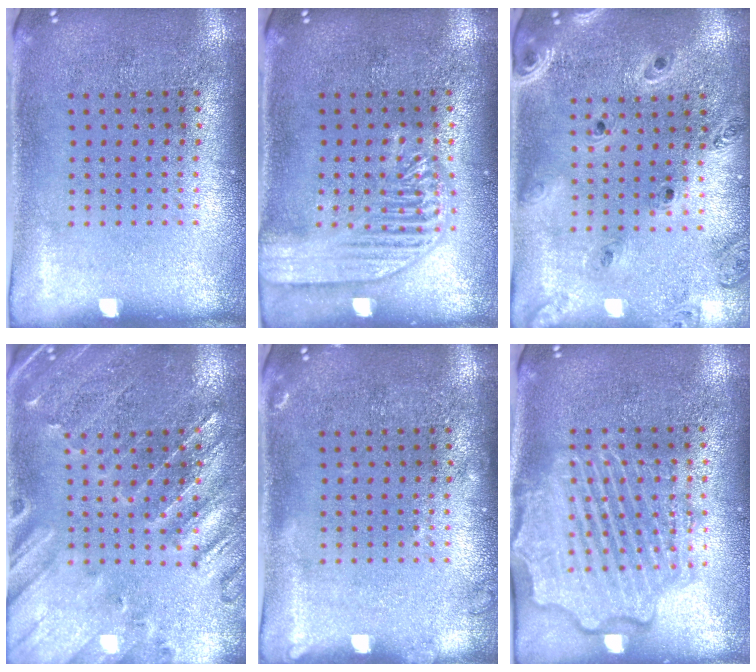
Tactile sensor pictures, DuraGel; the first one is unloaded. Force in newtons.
{"total": 2.0, "press": 2.0, "slide": 0.2}
{"total": 1.2, "press": 1.2, "slide": 0.2}
{"total": 0.6, "press": 0.5, "slide": 0.4}
{"total": 1.0, "press": 1.0, "slide": 0.3}
{"total": 4.4, "press": 4.4, "slide": 0.4}